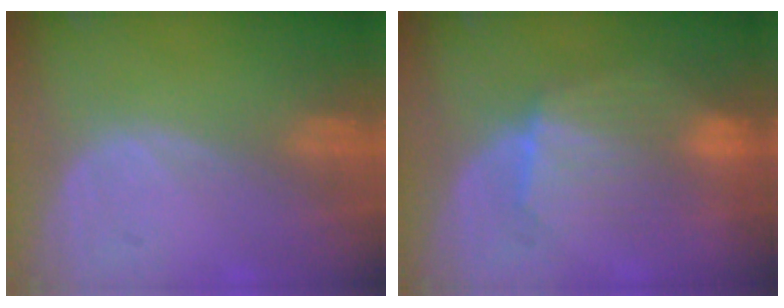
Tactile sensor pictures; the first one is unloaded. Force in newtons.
{"total": 8.0, "press": 7.9, "slide": 1.0}